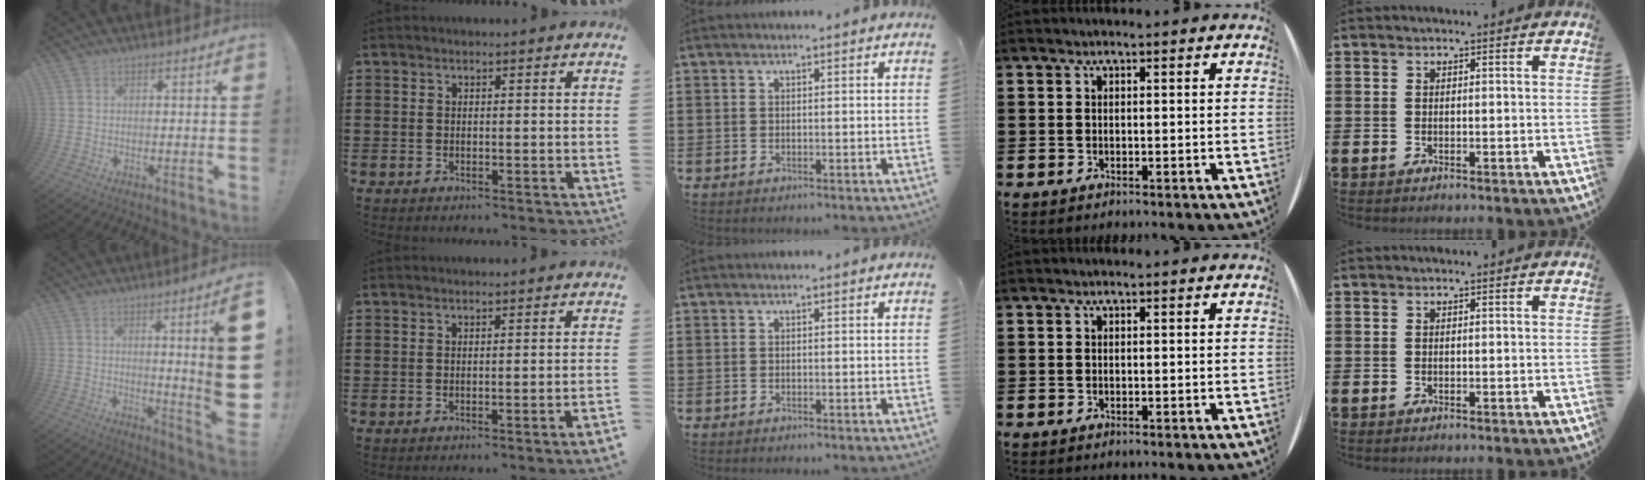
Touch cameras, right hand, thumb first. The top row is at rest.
{"thumb": {"total": 15.6, "force": [1.3, 0.6, 15.6], "torque": [-0.206, -0.031, 0.017]}, "index": {"total": 1.2, "force": [-0.9, -0.3, 0.7], "torque": [-0.013, -0.003, -0.017]}}